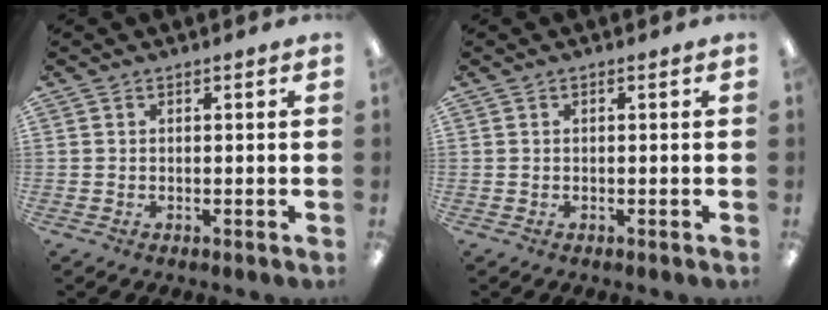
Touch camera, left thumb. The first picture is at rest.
{"total": 0.0}